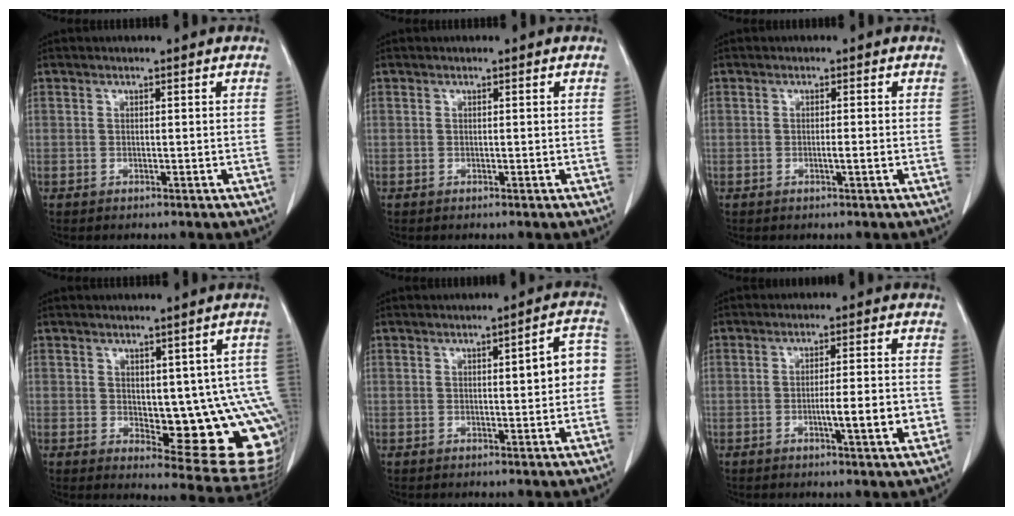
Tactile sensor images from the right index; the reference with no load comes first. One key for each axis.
{"total": 0.0}
{"total": 1.2, "fx": -0.3, "fy": -0.1, "fz": 1.1, "tx": -0.022, "ty": -0.002, "tz": -0.006}
{"total": 15.1, "fx": -1.7, "fy": 5.8, "fz": 13.8, "tx": -0.108, "ty": 0.006, "tz": -0.001}
{"total": 5.2, "fx": 0.3, "fy": 1.2, "fz": 5.1, "tx": -0.063, "ty": 0.021, "tz": 0.001}
{"total": 6.8, "fx": -1.9, "fy": 0.5, "fz": 6.5, "tx": -0.096, "ty": -0.001, "tz": -0.026}